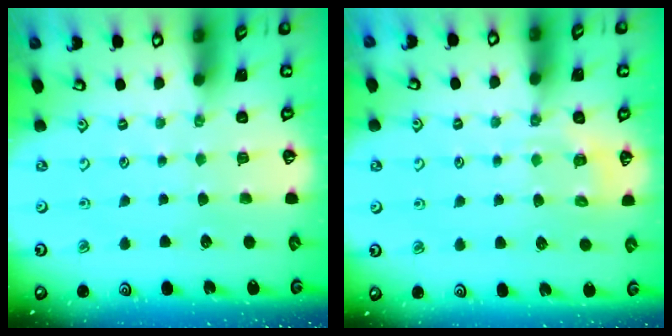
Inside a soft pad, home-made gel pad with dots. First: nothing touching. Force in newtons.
{"total": 5.9, "press": 5.8, "slide": 1.1}